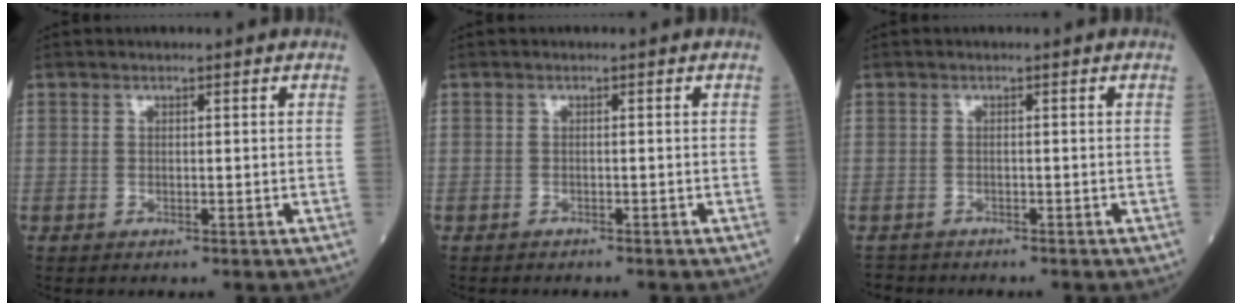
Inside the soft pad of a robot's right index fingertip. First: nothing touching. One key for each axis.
{"total": 1.2, "fx": -1.1, "fy": 0.3, "fz": 0.3, "tx": -0.011, "ty": -0.002, "tz": -0.015}
{"total": 2.1, "fx": -1.8, "fy": 0.8, "fz": -0.6, "tx": 0.001, "ty": -0.003, "tz": -0.035}